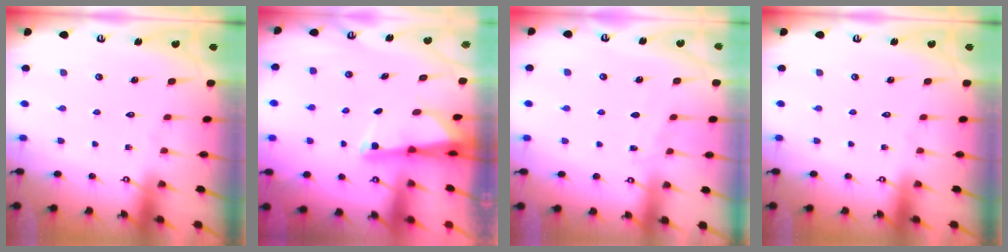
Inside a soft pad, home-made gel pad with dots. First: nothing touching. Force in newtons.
{"total": 2.3, "press": 2.3, "slide": 0.5}
{"total": 3.8, "press": 3.8, "slide": 0.5}
{"total": 0.0}